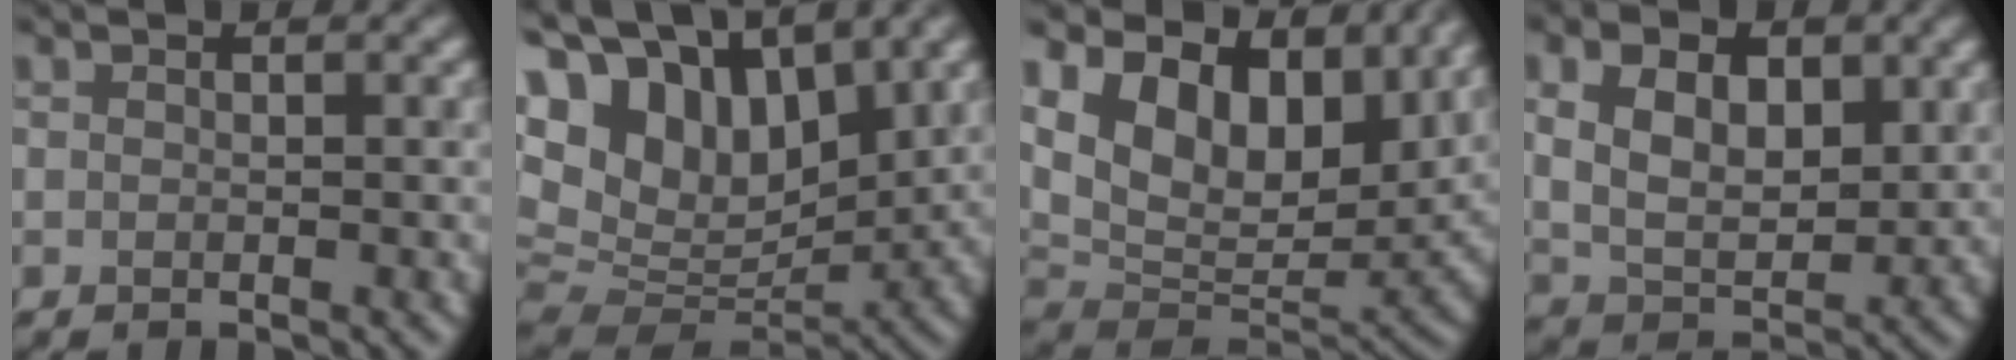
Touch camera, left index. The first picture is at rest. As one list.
[{"total": 18.4, "force": [9.5, 10.3, 11.9], "torque": [-0.252, 0.066, 0.157]}, {"total": 13.7, "force": [7.2, 8.1, 8.4], "torque": [-0.162, 0.020, 0.130]}, {"total": 6.8, "force": [2.0, 4.1, 4.9], "torque": [-0.094, -0.001, 0.034]}]